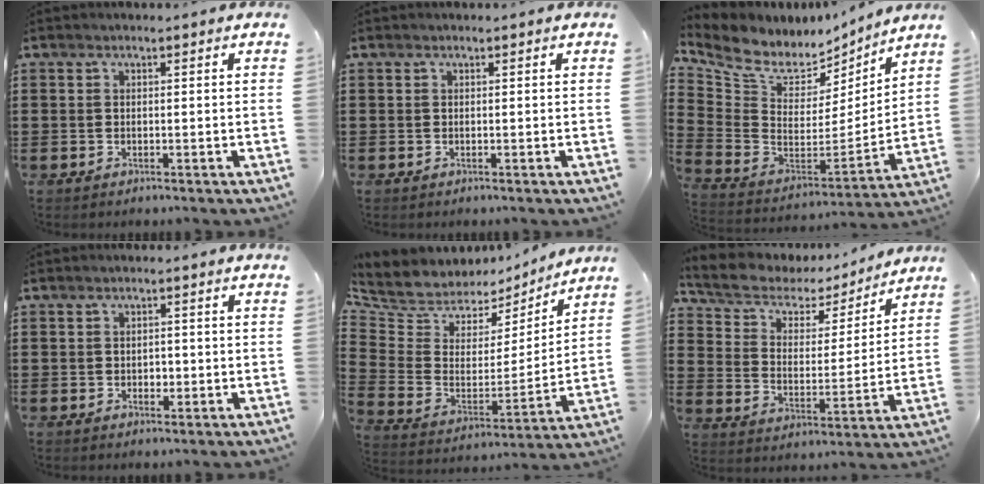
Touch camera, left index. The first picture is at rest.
{"total": 0.0}
{"total": 7.4, "force": [5.8, 3.8, 2.4], "torque": [-0.088, -0.045, 0.103]}
{"total": 1.5, "force": [-0.2, 1.2, 1.0], "torque": [-0.020, 0.006, -0.006]}
{"total": 5.9, "force": [4.9, 3.4, 0.1], "torque": [-0.043, -0.045, 0.087]}
{"total": 5.2, "force": [4.1, 2.6, 1.8], "torque": [-0.063, -0.024, 0.064]}